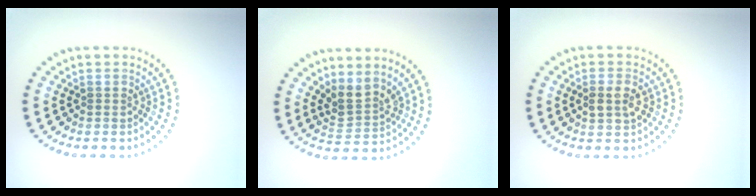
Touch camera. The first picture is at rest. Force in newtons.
{"total": 2.8, "press": 2.0, "slide": 1.9}
{"total": 2.2, "press": 2.2, "slide": 0.4}